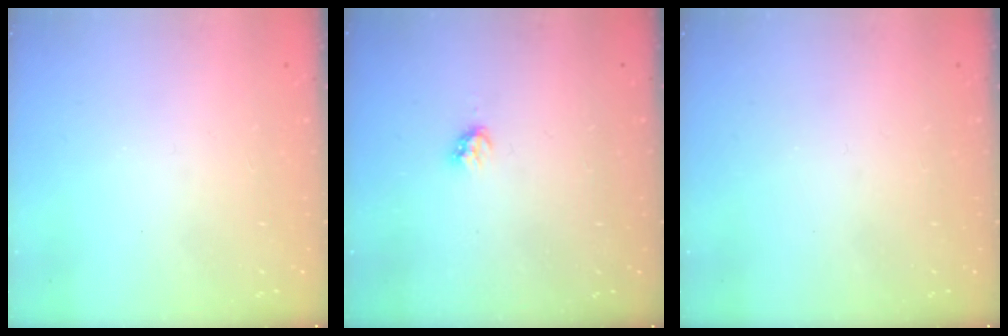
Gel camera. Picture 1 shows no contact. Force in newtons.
{"total": 2.8, "press": 2.8, "slide": 0.2}
{"total": 0.0}